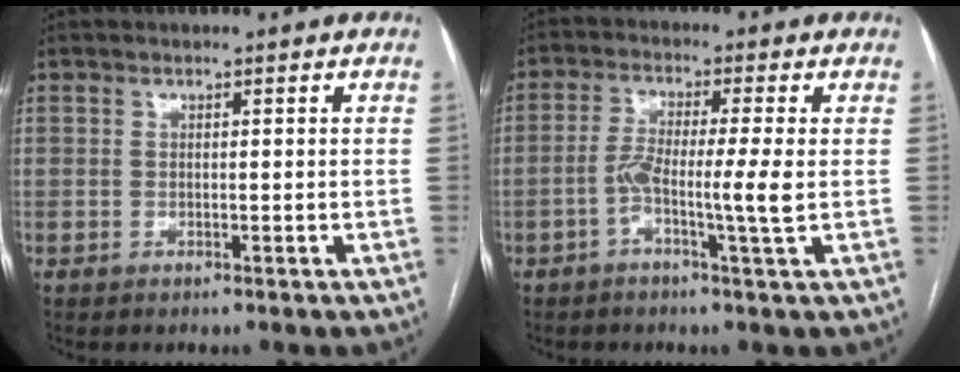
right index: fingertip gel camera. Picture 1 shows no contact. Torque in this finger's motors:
{"motor_torque": [0.07, 0.10, 0.03, 0.03]}